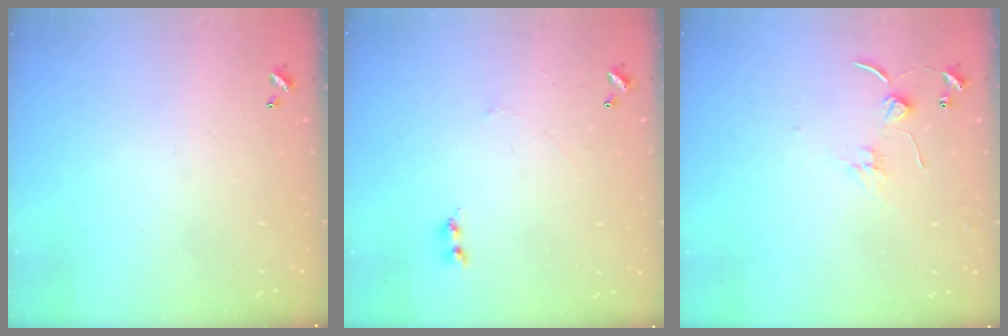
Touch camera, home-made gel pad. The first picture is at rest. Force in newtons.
{"total": 2.5, "press": 2.5, "slide": 0.4}
{"total": 2.3, "press": 2.3, "slide": 0.1}